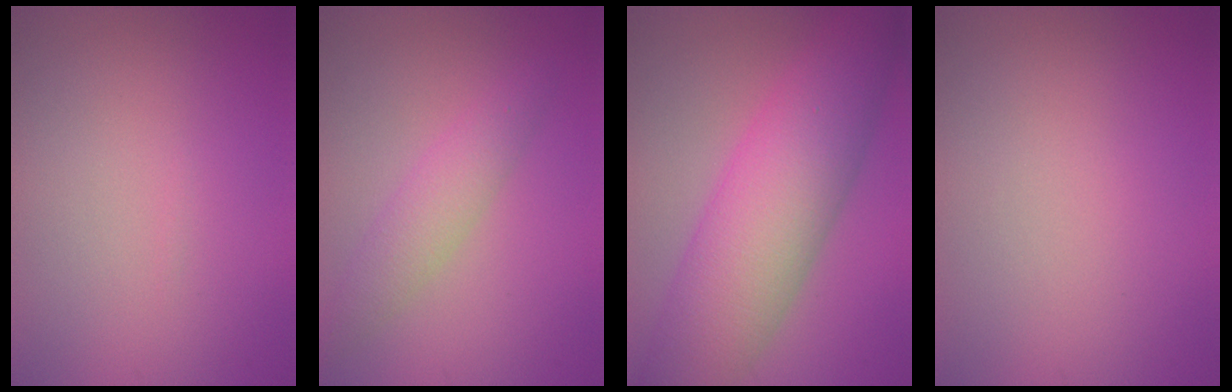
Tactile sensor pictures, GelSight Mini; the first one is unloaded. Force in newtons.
{"total": 2.8, "press": 2.8, "slide": 0.1}
{"total": 9.9, "press": 9.9, "slide": 0.2}
{"total": 0.0}